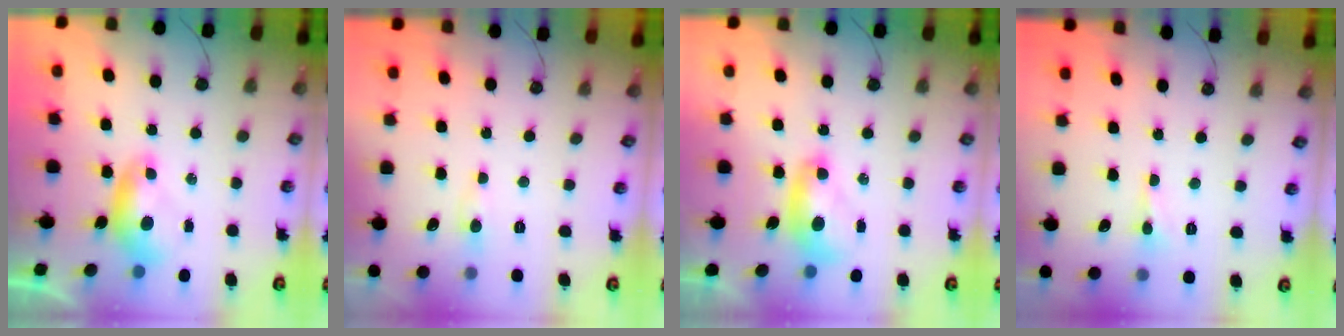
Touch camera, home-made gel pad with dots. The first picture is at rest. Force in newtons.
{"total": 0.7, "press": 0.5, "slide": 0.6}
{"total": 2.0, "press": 2.0, "slide": 0.2}
{"total": 0.5, "press": 0.5, "slide": 0.1}